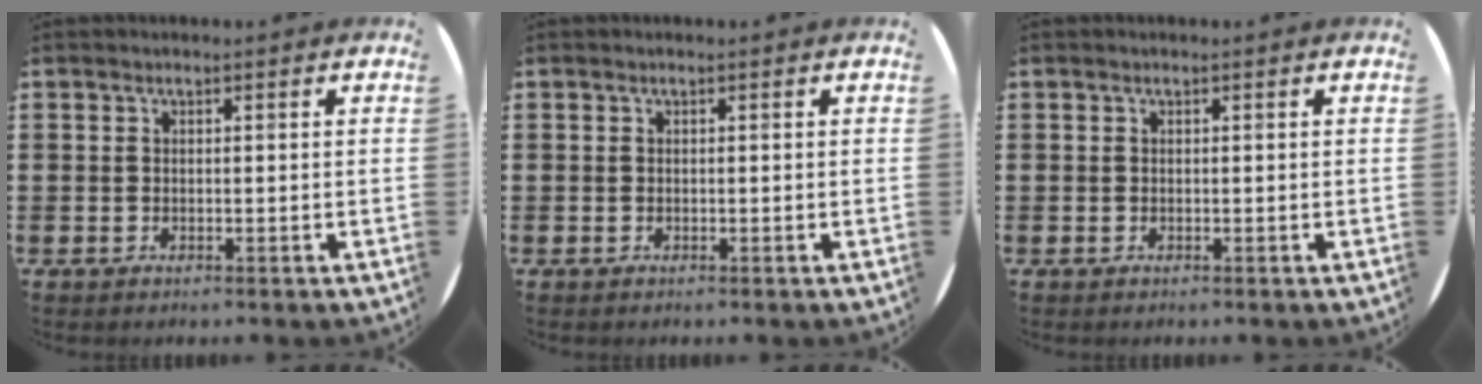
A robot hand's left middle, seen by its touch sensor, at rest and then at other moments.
{"total": 0.0}
{"total": 0.0}